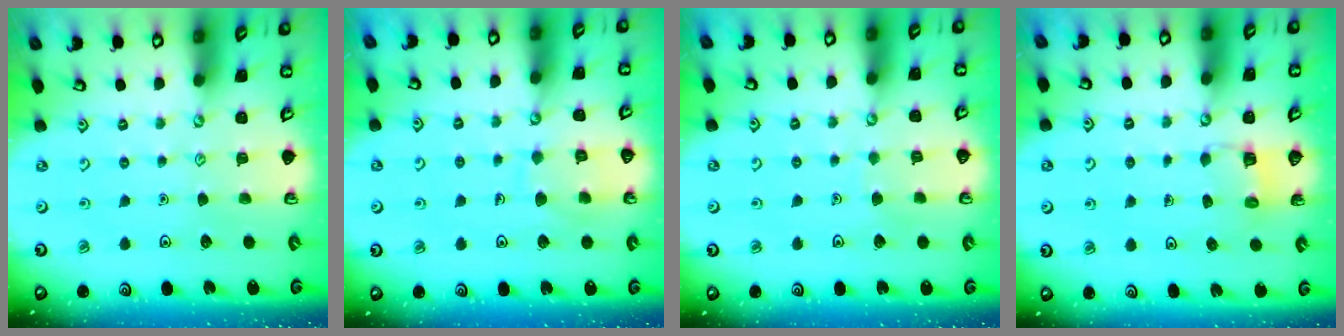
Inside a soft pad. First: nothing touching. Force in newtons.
{"total": 7.8, "press": 7.8, "slide": 0.7}
{"total": 2.4, "press": 2.4, "slide": 0.2}
{"total": 3.2, "press": 3.2, "slide": 0.2}